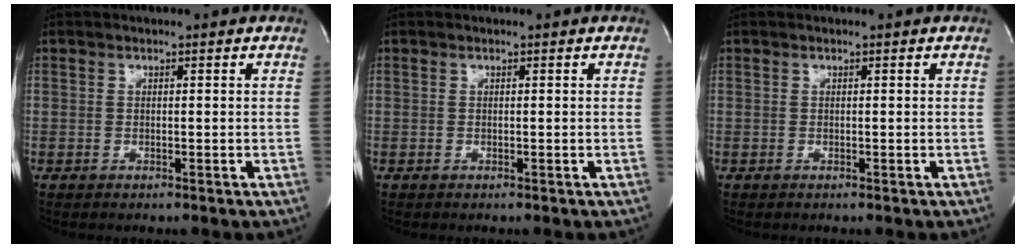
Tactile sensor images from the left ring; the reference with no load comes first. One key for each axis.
{"total": 0.0}
{"total": 0.0}